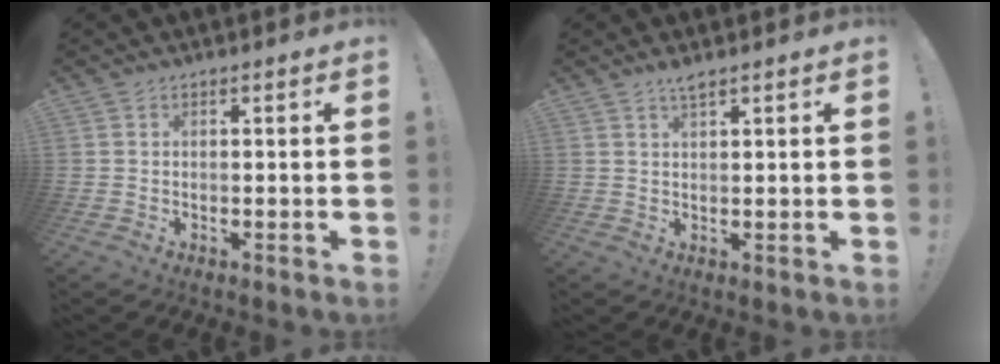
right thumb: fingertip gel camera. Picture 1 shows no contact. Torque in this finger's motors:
{"motor_torque": [0.29, 0.28, -0.05, 0.05, -0.01]}